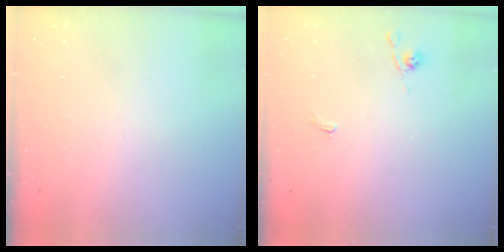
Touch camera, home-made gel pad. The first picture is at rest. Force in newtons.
{"total": 1.6, "press": 1.4, "slide": 0.7}